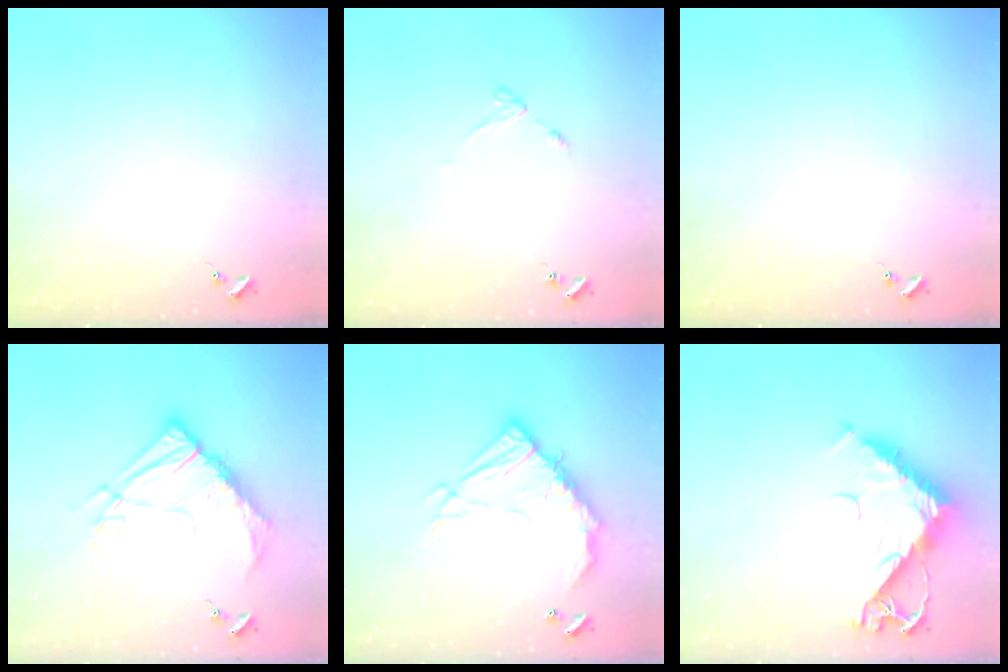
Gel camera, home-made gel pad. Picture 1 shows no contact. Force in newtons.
{"total": 4.3, "press": 4.2, "slide": 0.5}
{"total": 0.0}
{"total": 15.4, "press": 15.3, "slide": 1.6}
{"total": 17.2, "press": 17.1, "slide": 1.7}
{"total": 10.6, "press": 10.5, "slide": 1.1}